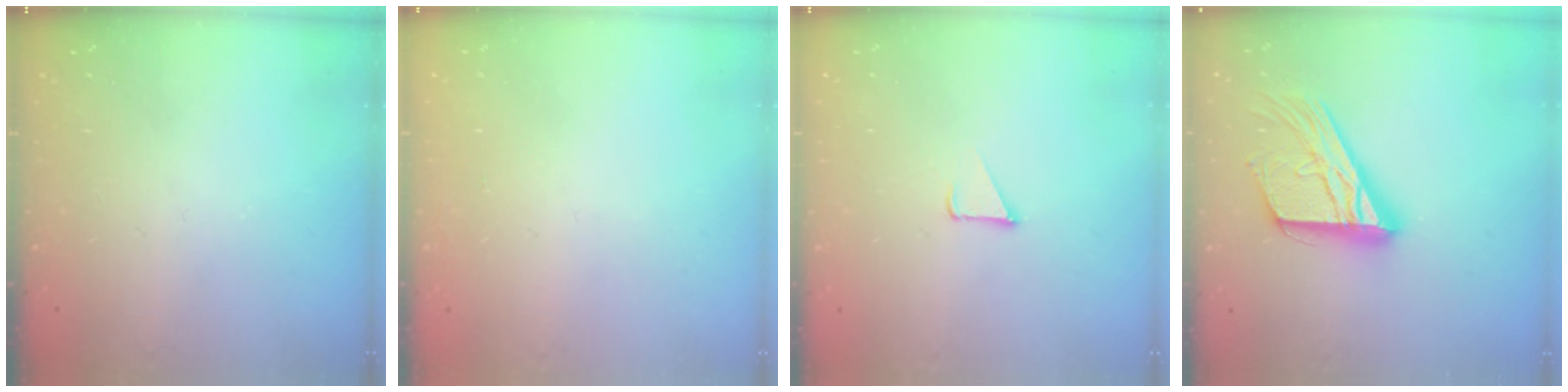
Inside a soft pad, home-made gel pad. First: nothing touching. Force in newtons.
{"total": 0.9, "press": 0.9, "slide": 0.0}
{"total": 2.4, "press": 2.4, "slide": 0.2}
{"total": 17.5, "press": 17.4, "slide": 1.4}